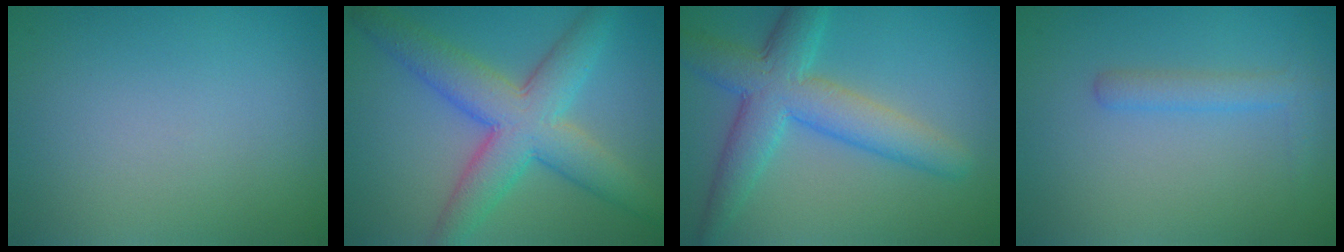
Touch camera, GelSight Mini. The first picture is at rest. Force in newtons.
{"total": 7.7, "press": 7.7, "slide": 0.2}
{"total": 6.3, "press": 6.3, "slide": 0.1}
{"total": 1.9, "press": 1.9, "slide": 0.2}